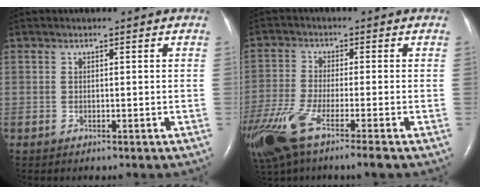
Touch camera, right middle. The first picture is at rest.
{"total": 9.8, "force": [-6.0, 0.8, 7.8], "torque": [-0.166, -0.022, -0.118]}